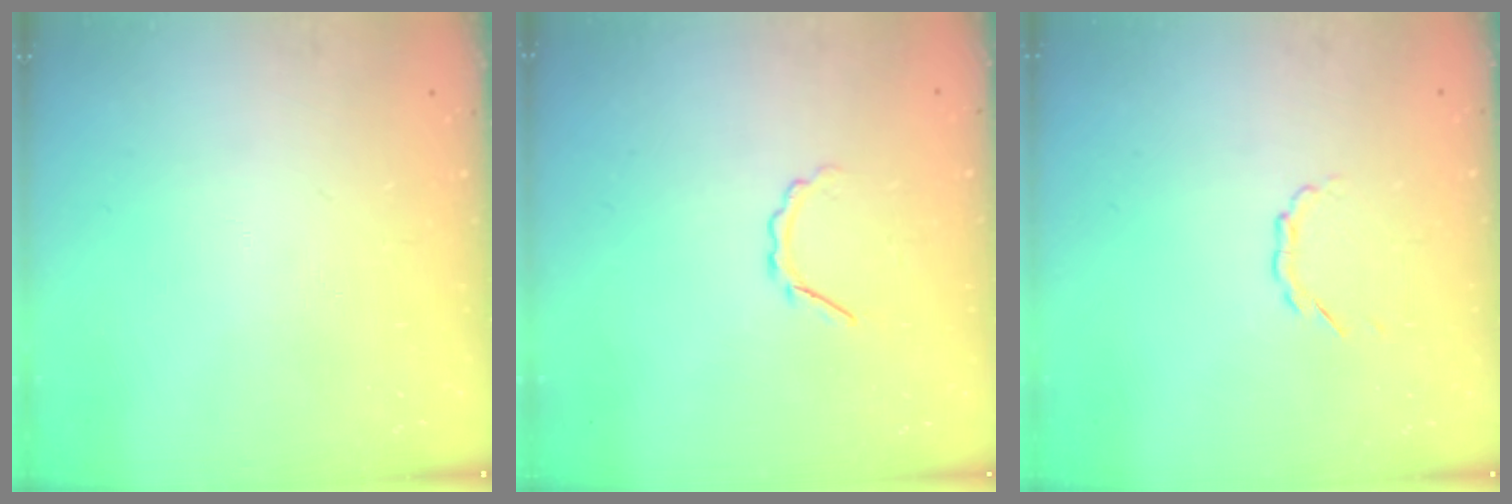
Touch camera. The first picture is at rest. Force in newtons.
{"total": 2.9, "press": 2.7, "slide": 0.8}
{"total": 2.1, "press": 2.1, "slide": 0.6}